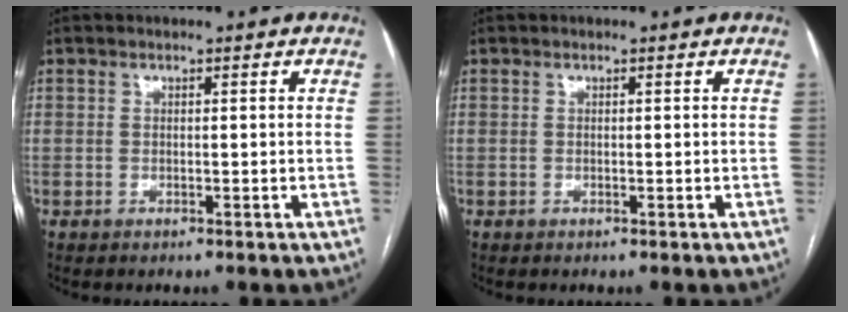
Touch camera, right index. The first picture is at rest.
{"total": 0.0}